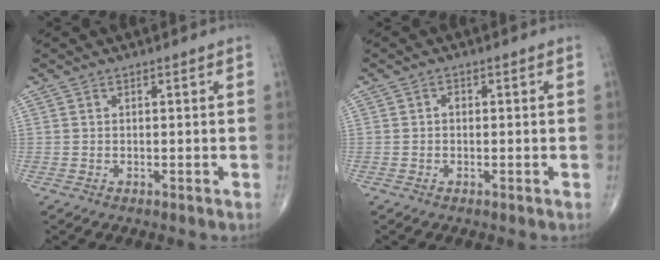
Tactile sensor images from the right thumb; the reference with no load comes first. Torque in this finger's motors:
{"motor_torque": [0.32, 0.61, 0.04, -0.15, 0.00]}